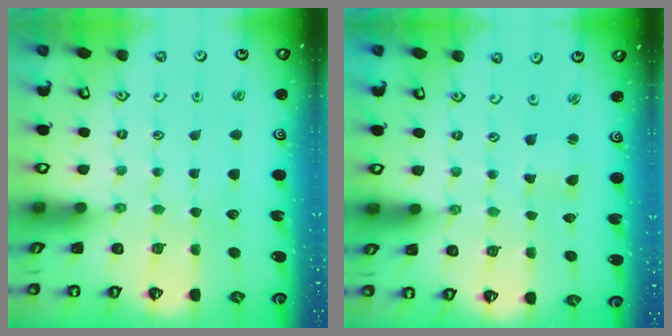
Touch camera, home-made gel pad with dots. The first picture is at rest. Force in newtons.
{"total": 1.7, "press": 1.7, "slide": 0.2}